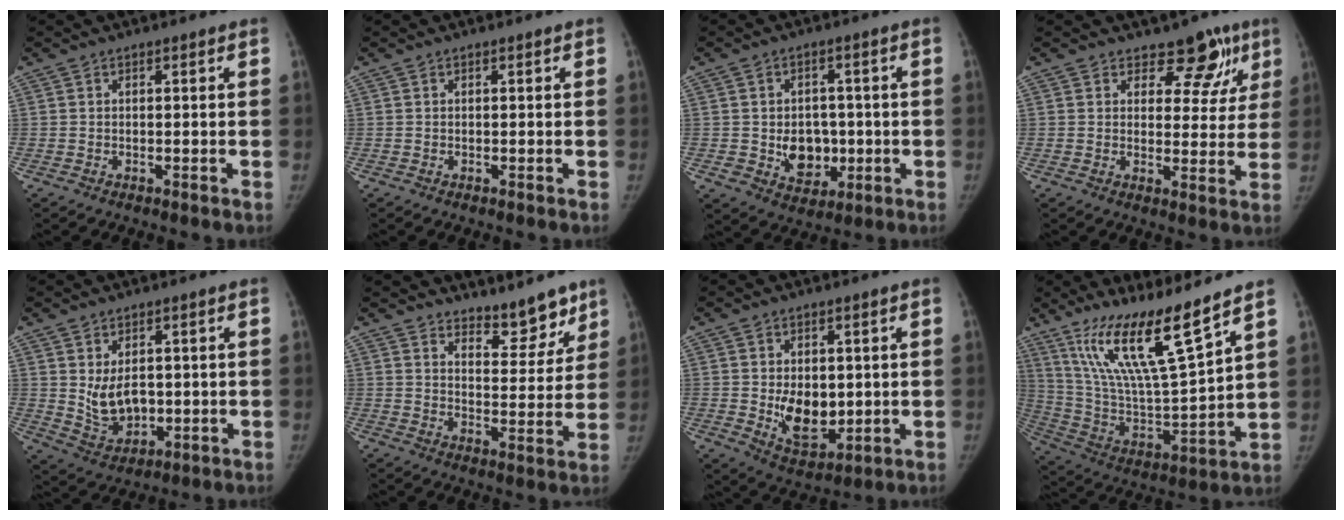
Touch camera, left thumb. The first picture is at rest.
{"total": 0.0}
{"total": 8.8, "force": [-1.0, 6.9, 5.3], "torque": [-0.040, 0.001, 0.000]}
{"total": 8.1, "force": [5.6, 5.1, 3.0], "torque": [0.007, -0.029, 0.066]}
{"total": 7.7, "force": [0.9, 5.2, 5.7], "torque": [-0.078, -0.018, 0.035]}
{"total": 9.1, "force": [7.7, 3.3, 3.6], "torque": [-0.010, -0.063, 0.121]}
{"total": 9.9, "force": [-0.1, 6.4, 7.6], "torque": [-0.083, -0.019, 0.018]}
{"total": 18.7, "force": [13.0, 1.8, 13.4], "torque": [-0.226, -0.075, 0.250]}